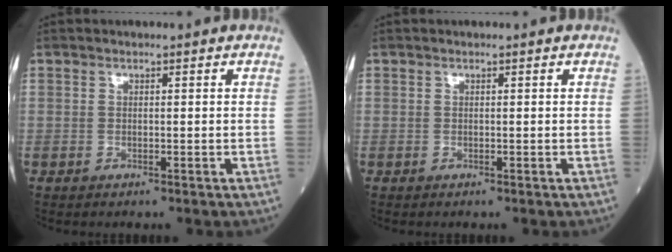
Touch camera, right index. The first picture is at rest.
{"total": 0.0}